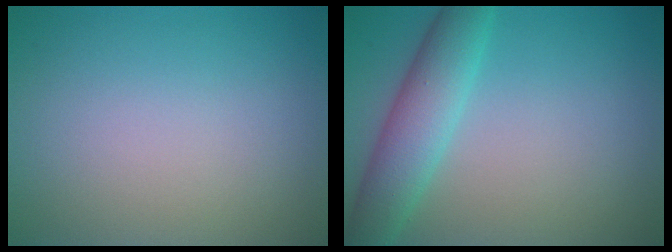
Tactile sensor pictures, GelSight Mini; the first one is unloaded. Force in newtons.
{"total": 4.8, "press": 4.8, "slide": 0.1}